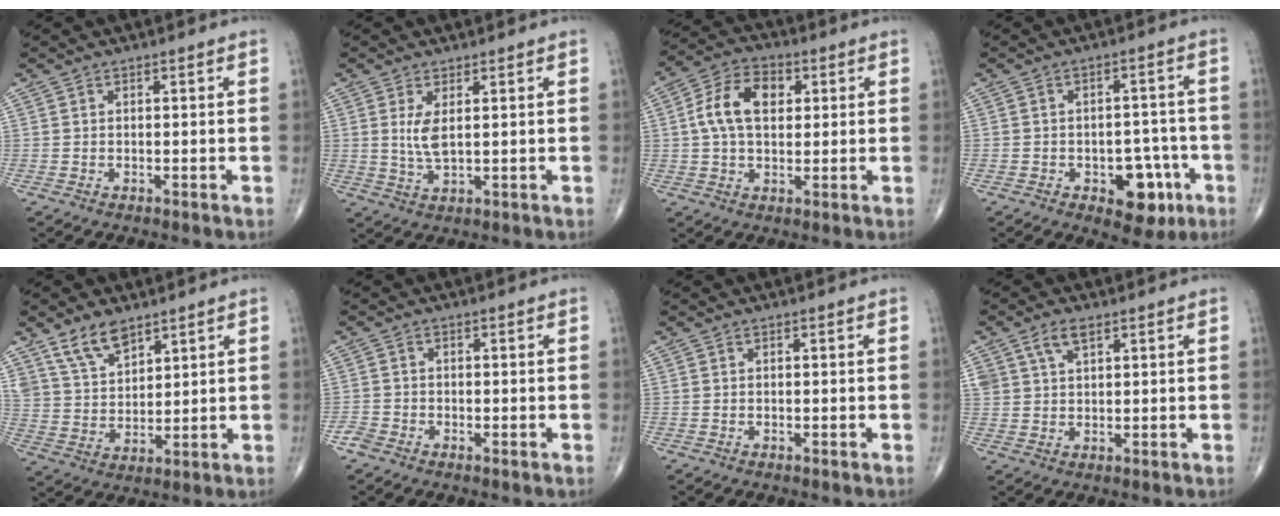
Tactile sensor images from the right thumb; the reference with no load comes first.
{"total": 4.0, "force": [1.0, 1.4, 3.6], "torque": [-0.075, -0.013, 0.028]}
{"total": 10.3, "force": [1.9, 6.6, 7.7], "torque": [-0.133, 0.017, 0.029]}
{"total": 9.1, "force": [-3.9, 5.4, 6.2], "torque": [-0.039, 0.029, -0.046]}
{"total": 8.5, "force": [6.0, 4.2, 4.2], "torque": [-0.061, -0.032, 0.123]}
{"total": 1.7, "force": [-1.3, 0.9, 0.5], "torque": [-0.008, 0.000, -0.032]}
{"total": 0.0}
{"total": 4.4, "force": [2.4, 2.3, 2.9], "torque": [-0.051, -0.002, 0.050]}